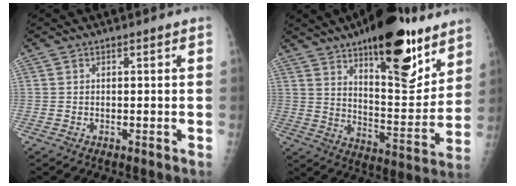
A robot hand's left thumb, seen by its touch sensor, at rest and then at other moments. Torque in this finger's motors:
{"motor_torque": [2.34, 1.54, 1.37, -1.40, 0.45]}